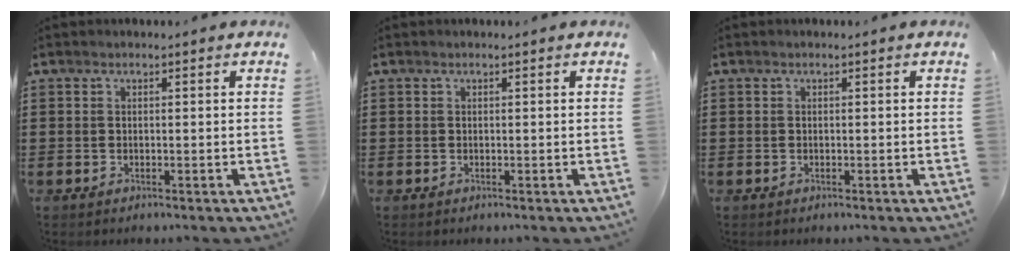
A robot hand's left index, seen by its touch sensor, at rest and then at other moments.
{"total": 0.0}
{"total": 0.0}